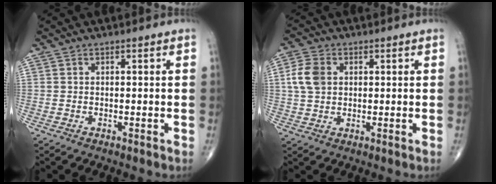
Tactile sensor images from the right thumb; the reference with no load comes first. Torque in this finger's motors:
{"motor_torque": [-0.68, 0.79, 0.33, -0.08, 0.03]}